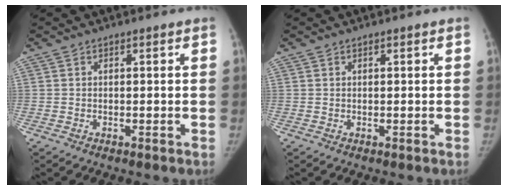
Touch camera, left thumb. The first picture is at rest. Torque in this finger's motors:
{"motor_torque": [-0.03, 0.04, 0.03, -0.06, 0.01]}